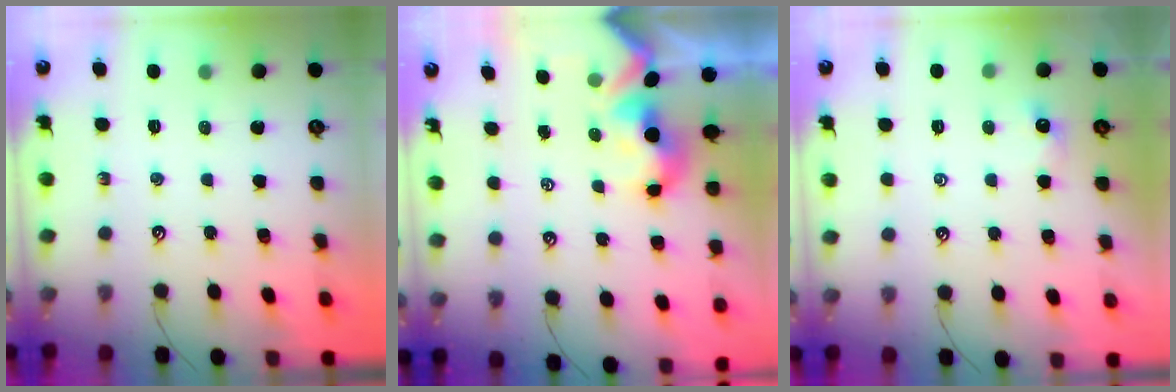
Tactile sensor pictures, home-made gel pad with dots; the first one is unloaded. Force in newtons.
{"total": 2.1, "press": 2.0, "slide": 0.7}
{"total": 0.6, "press": 0.3, "slide": 0.5}